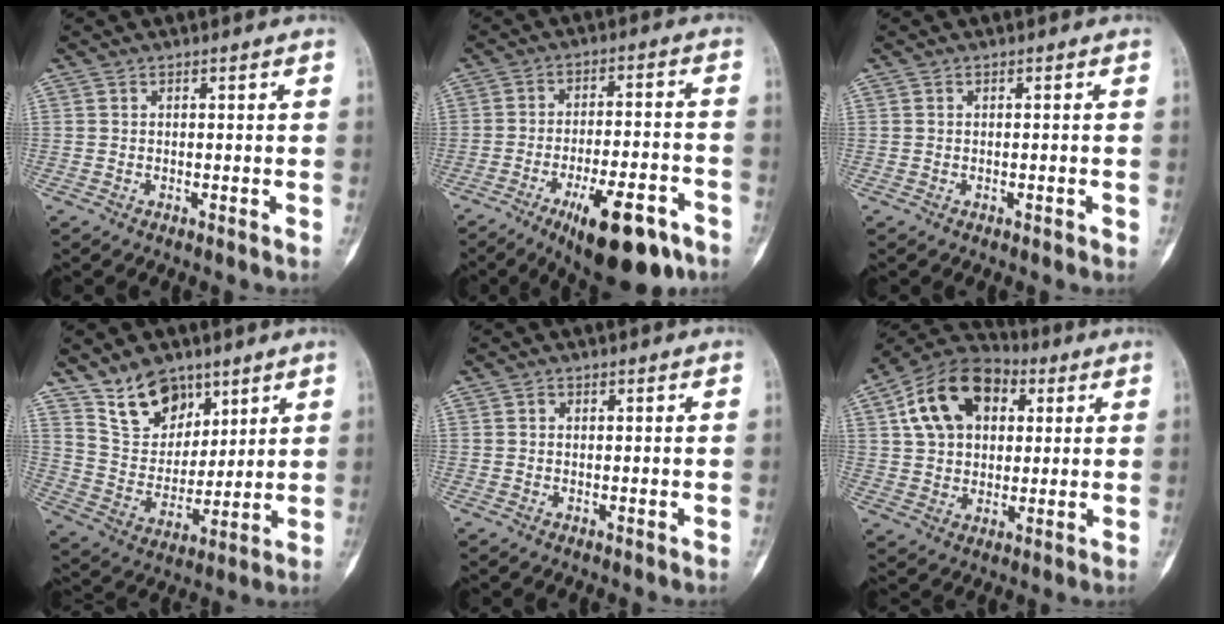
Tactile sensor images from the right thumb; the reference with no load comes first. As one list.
[{"total": 16.8, "force": [-9.4, 5.7, 12.7], "torque": [-0.164, 0.050, -0.136]}, {"total": 0.7, "force": [-0.2, 0.4, 0.5], "torque": [-0.003, 0.000, -0.005]}, {"total": 12.4, "force": [8.4, 7.7, 4.9], "torque": [-0.050, -0.051, 0.164]}, {"total": 0.7, "force": [0.2, 0.7, 0.2], "torque": [0.007, 0.003, 0.000]}, {"total": 16.6, "force": [5.0, 11.6, 10.7], "torque": [-0.158, 0.011, 0.080]}]